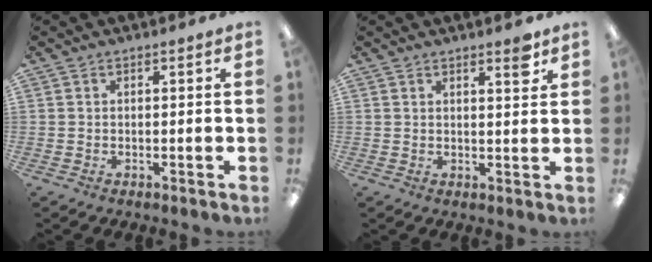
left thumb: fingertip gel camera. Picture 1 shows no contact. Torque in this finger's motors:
{"motor_torque": [-0.08, 0.03, -0.33, -0.05, 0.09]}